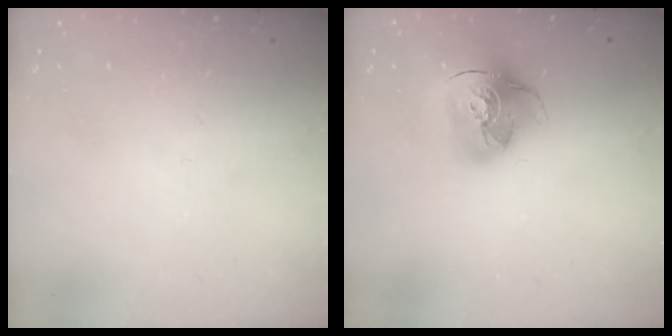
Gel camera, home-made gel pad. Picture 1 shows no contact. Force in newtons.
{"total": 15.7, "press": 15.6, "slide": 1.9}